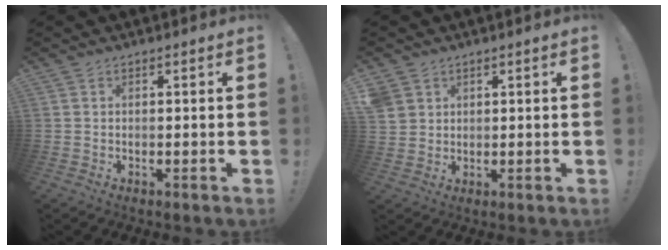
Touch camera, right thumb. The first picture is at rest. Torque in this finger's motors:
{"motor_torque": [0.34, 1.19, -0.11, 0.25, 0.08]}